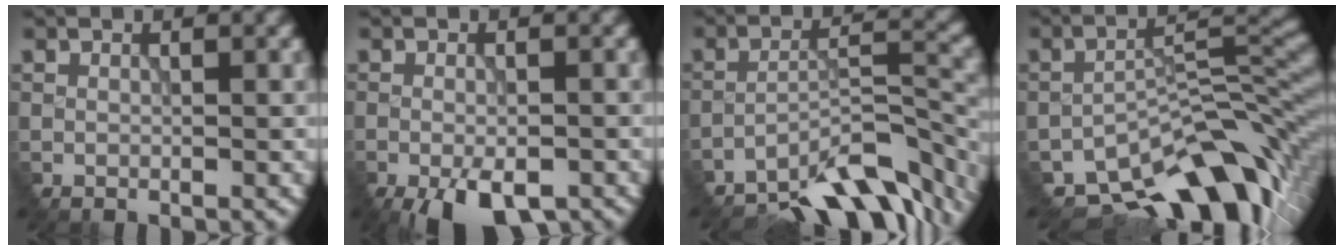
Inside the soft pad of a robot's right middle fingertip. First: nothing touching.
{"total": 6.2, "force": [-4.0, 2.4, 4.1], "torque": [-0.066, -0.018, -0.057]}
{"total": 9.8, "force": [-8.2, 2.2, 4.8], "torque": [-0.059, 0.003, -0.131]}
{"total": 11.1, "force": [-8.1, 3.9, 6.4], "torque": [-0.072, 0.003, -0.146]}